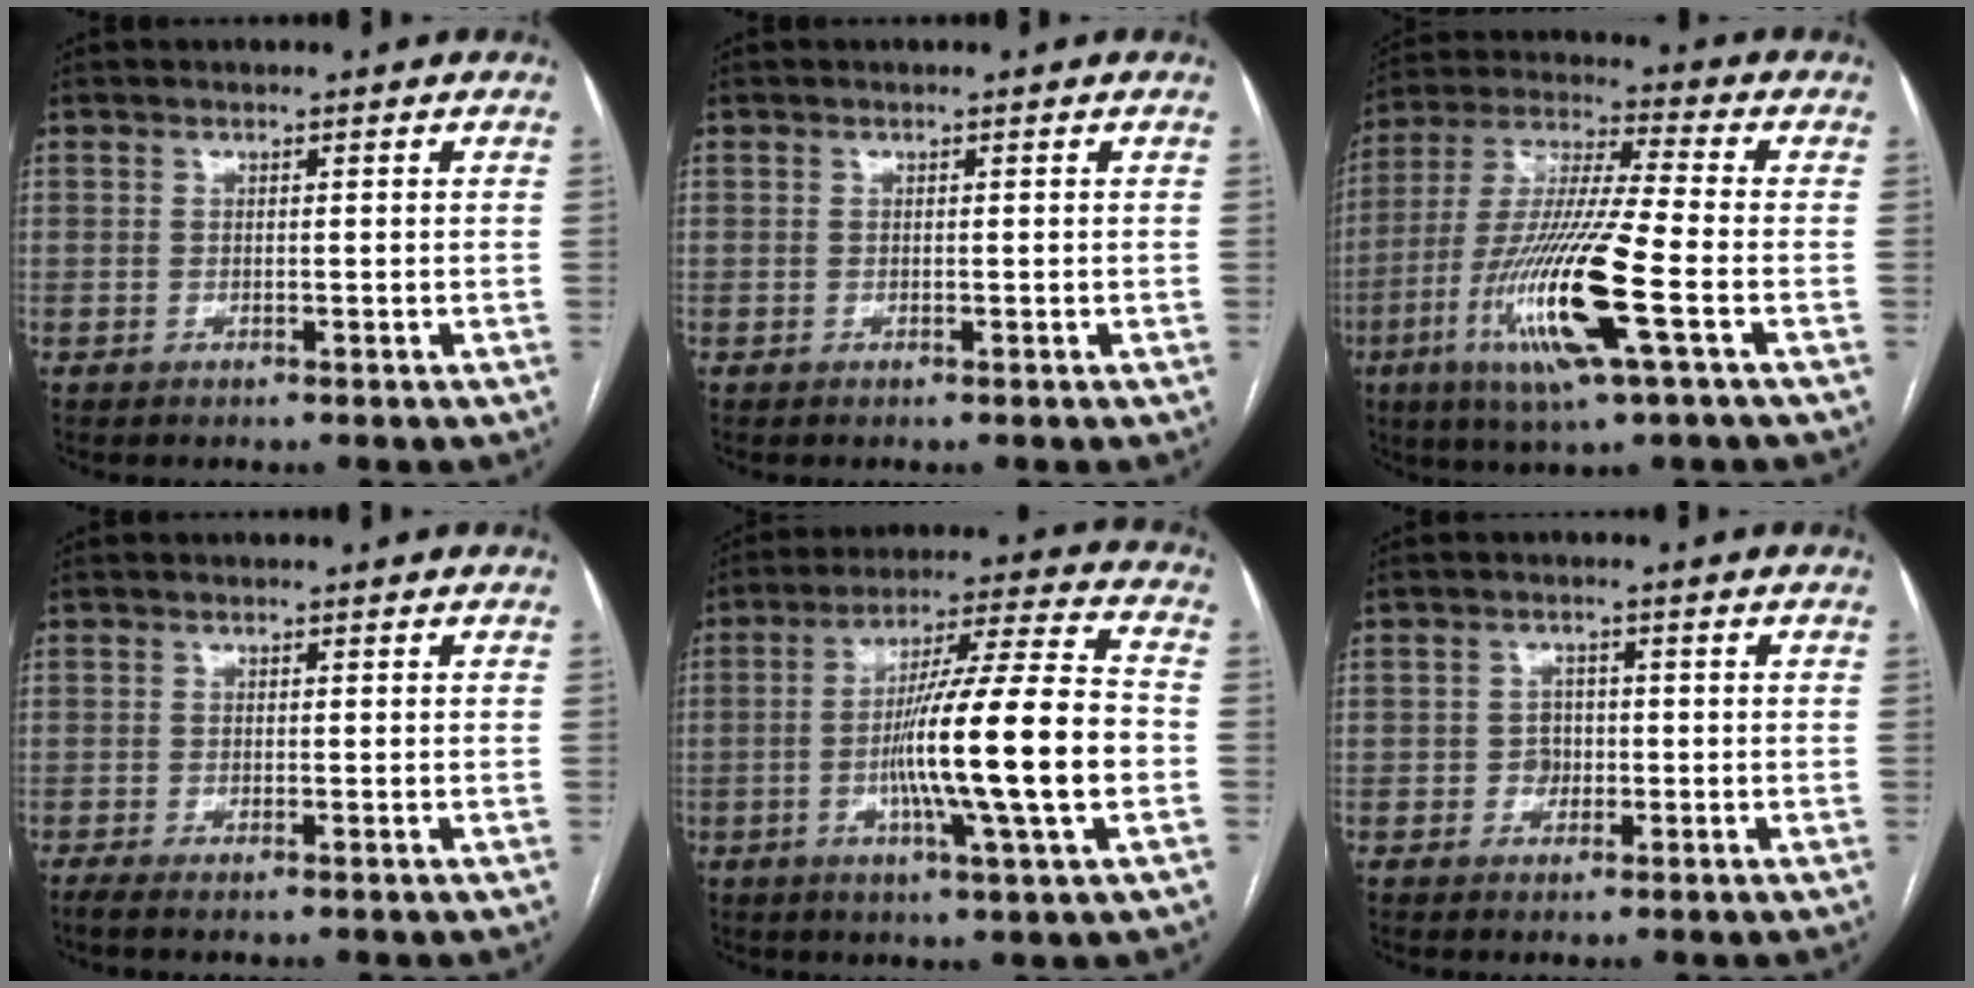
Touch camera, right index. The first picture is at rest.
{"total": 0.0}
{"total": 17.6, "force": [-5.8, 0.6, 16.6], "torque": [-0.344, -0.021, -0.110]}
{"total": 1.2, "force": [-0.9, -0.1, 0.7], "torque": [-0.016, -0.003, -0.020]}
{"total": 17.9, "force": [-3.2, -0.3, 17.6], "torque": [-0.296, -0.001, -0.060]}
{"total": 2.2, "force": [-0.5, 2.0, 1.0], "torque": [-0.009, 0.006, -0.007]}